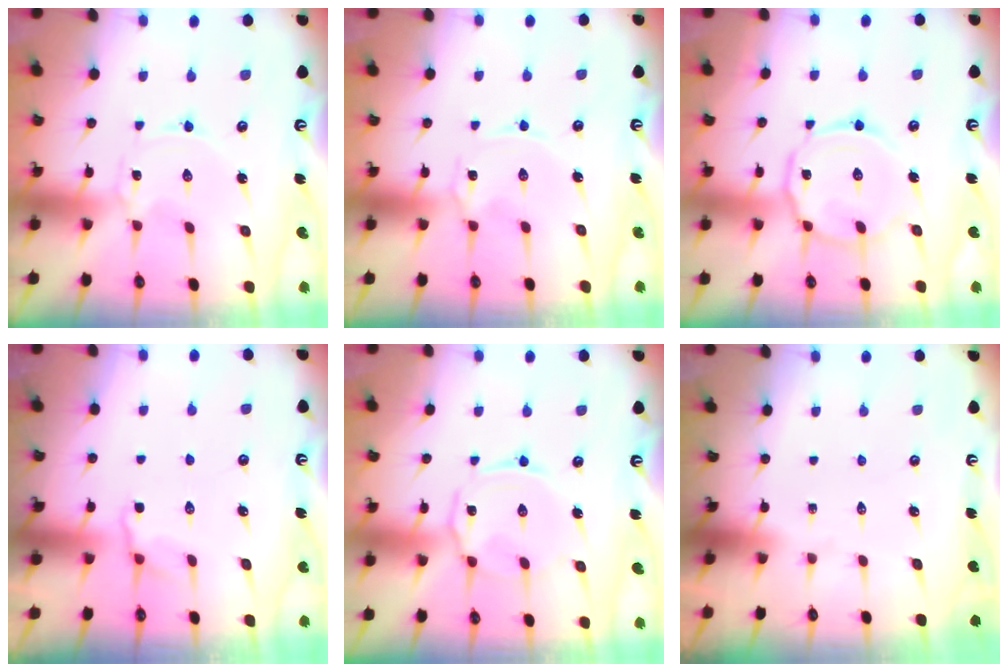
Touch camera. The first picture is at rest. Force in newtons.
{"total": 1.0, "press": 1.0, "slide": 0.1}
{"total": 11.3, "press": 11.2, "slide": 0.9}
{"total": 2.7, "press": 2.1, "slide": 1.7}
{"total": 5.6, "press": 5.6, "slide": 0.6}
{"total": 0.0}